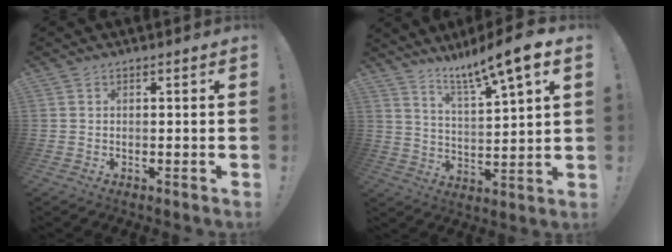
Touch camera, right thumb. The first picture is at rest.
{"total": 11.5, "force": [8.9, 0.2, 7.3], "torque": [-0.123, -0.063, 0.140]}